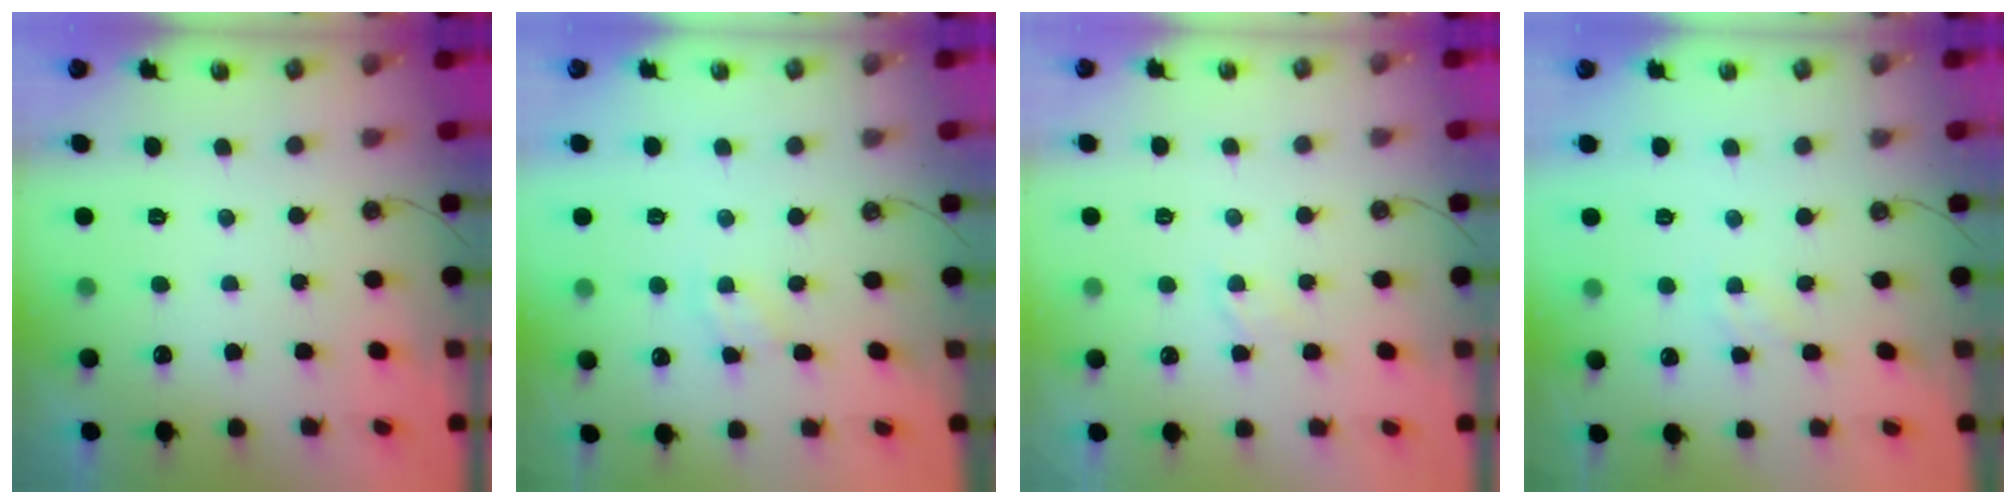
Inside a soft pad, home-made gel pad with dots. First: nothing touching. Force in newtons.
{"total": 2.8, "press": 2.8, "slide": 0.4}
{"total": 3.3, "press": 3.3, "slide": 0.4}
{"total": 0.9, "press": 0.9, "slide": 0.2}